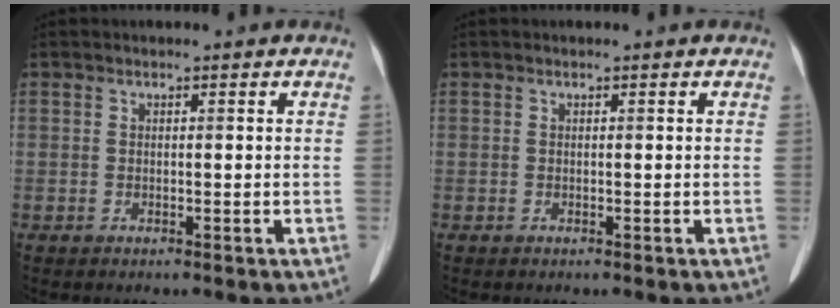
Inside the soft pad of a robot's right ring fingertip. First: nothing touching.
{"total": 0.0}